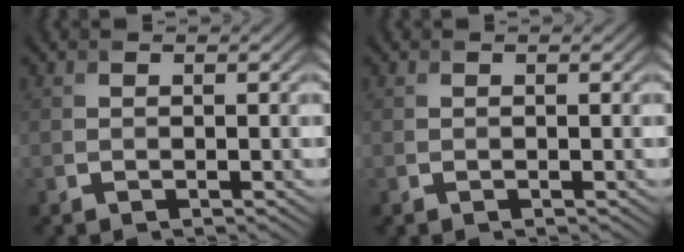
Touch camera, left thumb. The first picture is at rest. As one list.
[{"total": 0.0}]